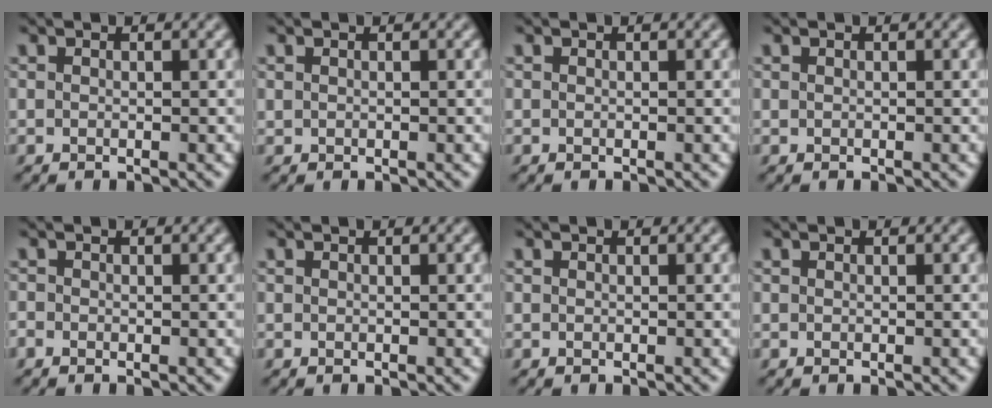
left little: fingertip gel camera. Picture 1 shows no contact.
{"total": 0.0}
{"total": 0.0}
{"total": 0.0}
{"total": 0.5, "force": [-0.3, 0.3, 0.1], "torque": [-0.003, -0.002, -0.007]}
{"total": 0.0}
{"total": 0.0}
{"total": 0.0}